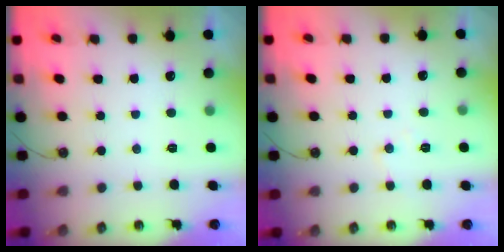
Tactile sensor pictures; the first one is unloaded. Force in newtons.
{"total": 5.8, "press": 5.7, "slide": 0.9}